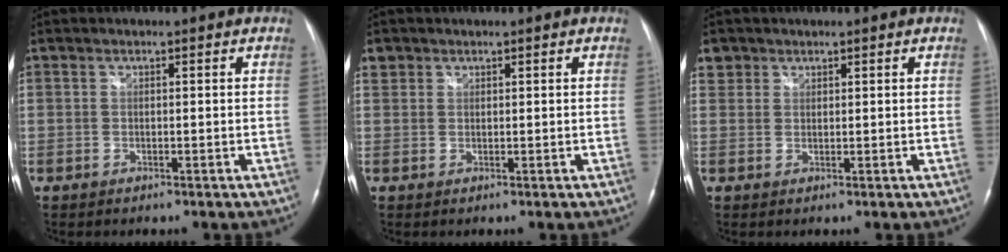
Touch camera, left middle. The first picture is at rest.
{"total": 1.5, "force": [1.0, 1.2, 0.0], "torque": [0.007, 0.009, 0.014]}
{"total": 2.1, "force": [1.4, 1.6, -0.2], "torque": [0.012, 0.007, 0.019]}